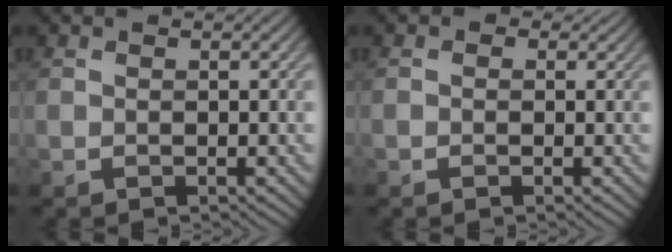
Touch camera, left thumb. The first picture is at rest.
{"total": 1.0, "force": [-0.2, 0.9, 0.3], "torque": [-0.002, -0.004, -0.007]}